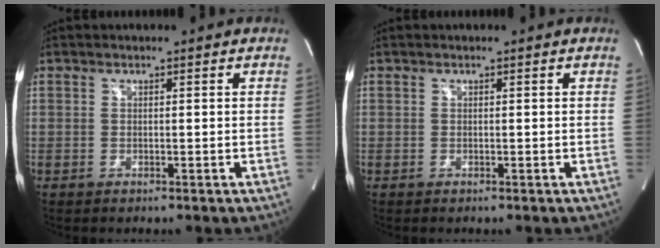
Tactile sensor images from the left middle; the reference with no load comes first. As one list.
[{"total": 0.0}]